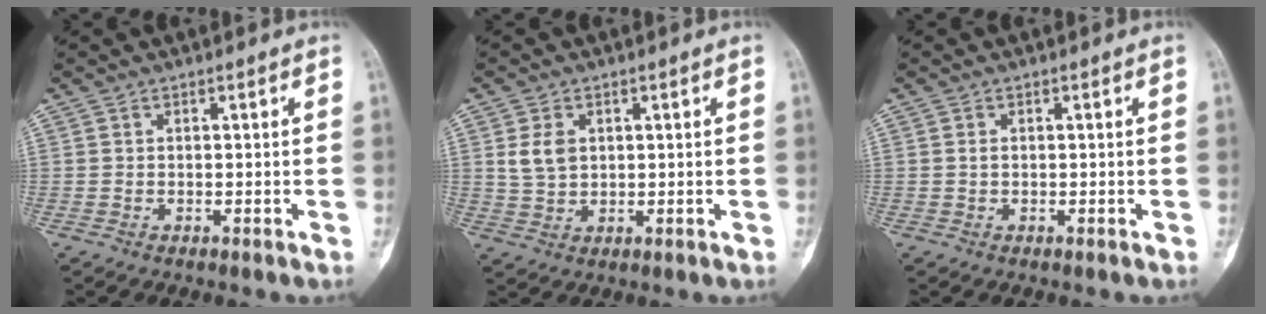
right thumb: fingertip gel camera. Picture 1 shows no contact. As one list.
[{"total": 4.6, "force": [1.2, 3.3, 3.0], "torque": [-0.048, -0.003, 0.031]}, {"total": 0.7, "force": [0.0, 0.4, 0.5], "torque": [-0.005, 0.001, -0.002]}]